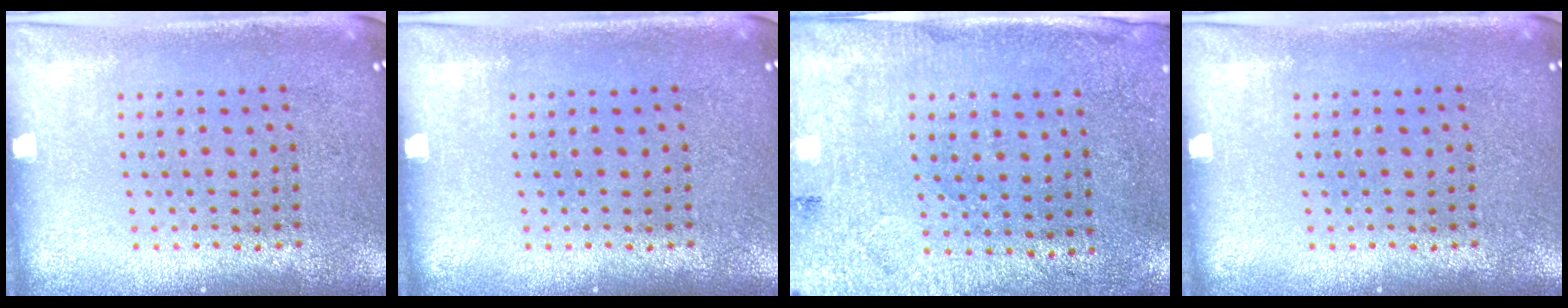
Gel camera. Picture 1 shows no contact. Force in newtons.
{"total": 0.0}
{"total": 2.7, "press": 2.2, "slide": 1.6}
{"total": 0.0}